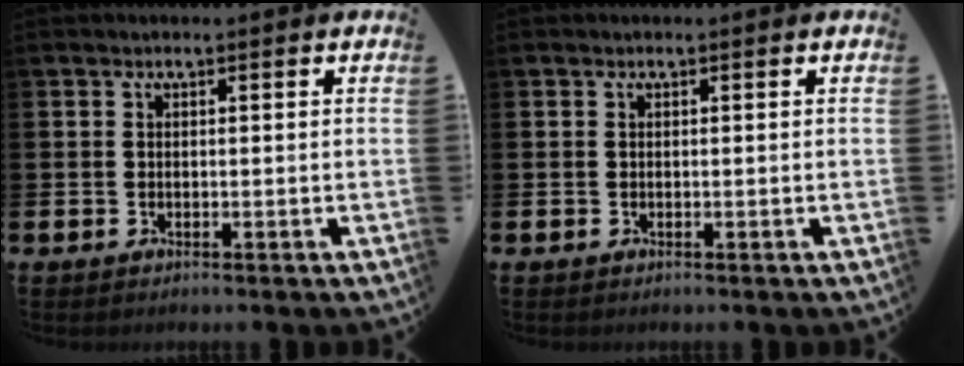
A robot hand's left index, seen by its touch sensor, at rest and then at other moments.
{"total": 0.0}